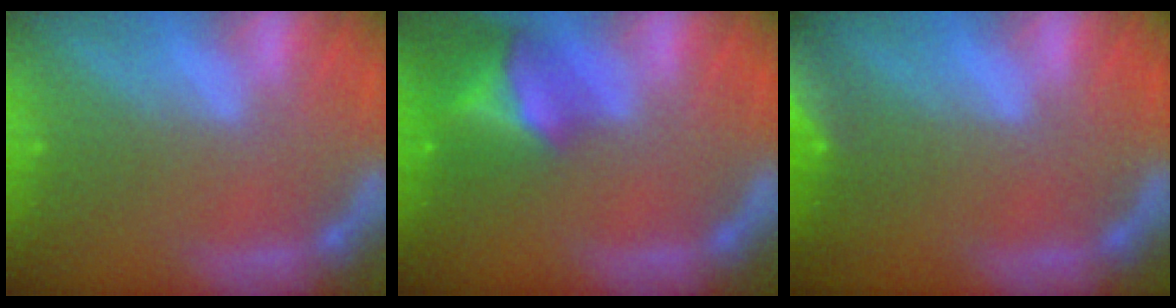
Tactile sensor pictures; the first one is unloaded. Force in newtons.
{"total": 7.0}
{"total": 8.0}